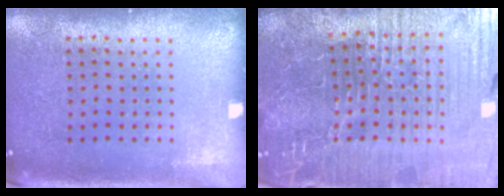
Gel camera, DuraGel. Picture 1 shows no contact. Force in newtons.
{"total": 7.3, "press": 6.6, "slide": 3.3}